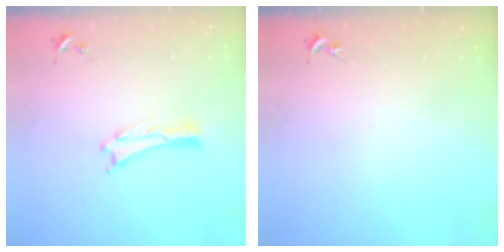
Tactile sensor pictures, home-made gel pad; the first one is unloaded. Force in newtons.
{"total": 0.0}